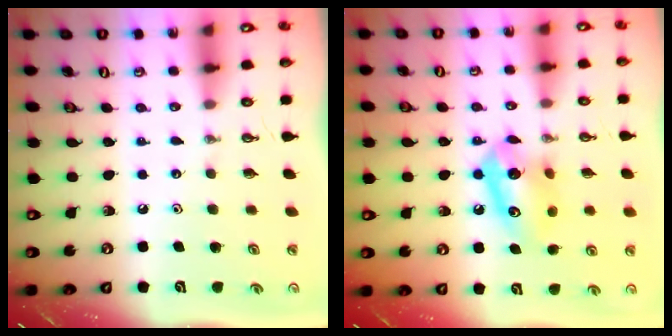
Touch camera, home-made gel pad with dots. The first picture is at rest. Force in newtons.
{"total": 9.9, "press": 9.8, "slide": 1.4}